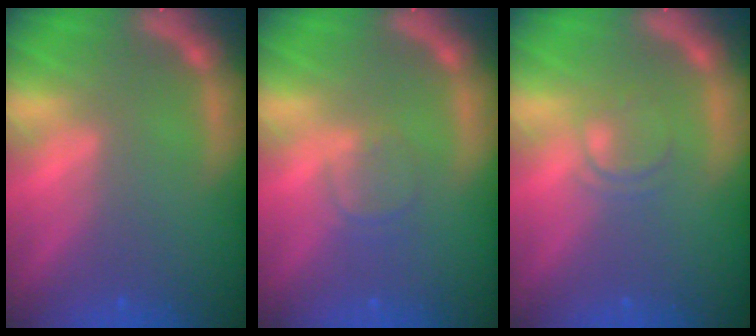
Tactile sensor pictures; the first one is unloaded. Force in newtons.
{"total": 1.9}
{"total": 2.0}